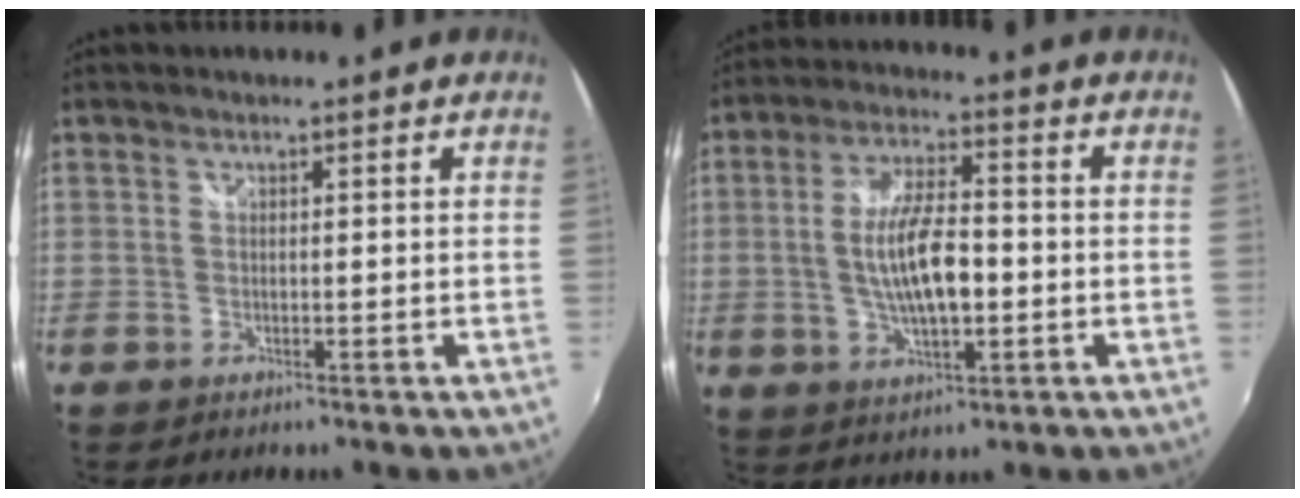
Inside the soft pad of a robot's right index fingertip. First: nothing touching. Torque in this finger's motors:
{"motor_torque": [1.89, 0.25, 0.64, 0.21]}